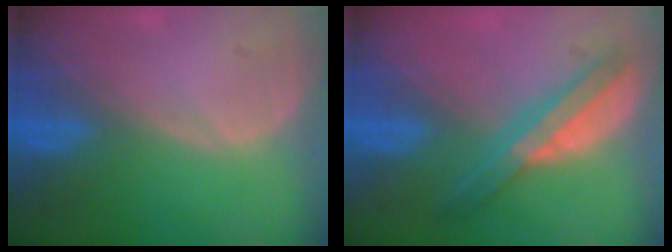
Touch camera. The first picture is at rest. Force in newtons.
{"total": 5.9, "press": 5.4, "slide": 2.3}